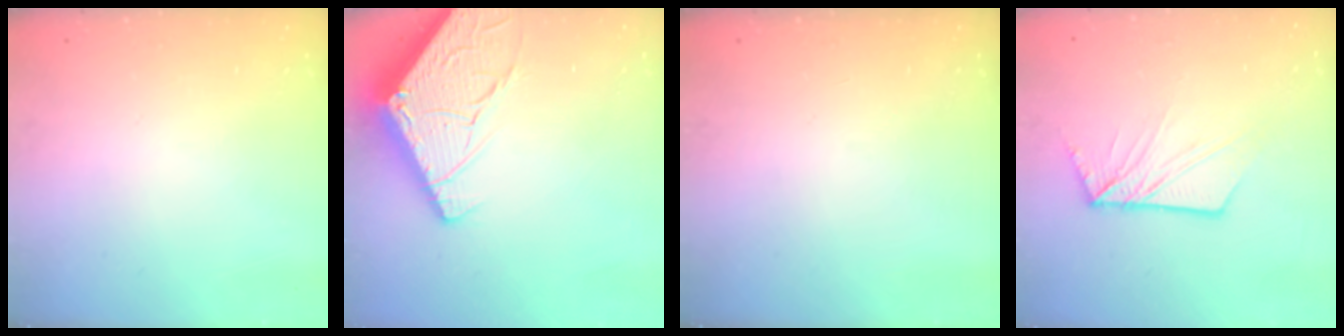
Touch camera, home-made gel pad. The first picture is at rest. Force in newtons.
{"total": 13.3, "press": 13.2, "slide": 1.5}
{"total": 0.0}
{"total": 10.2, "press": 10.1, "slide": 1.1}